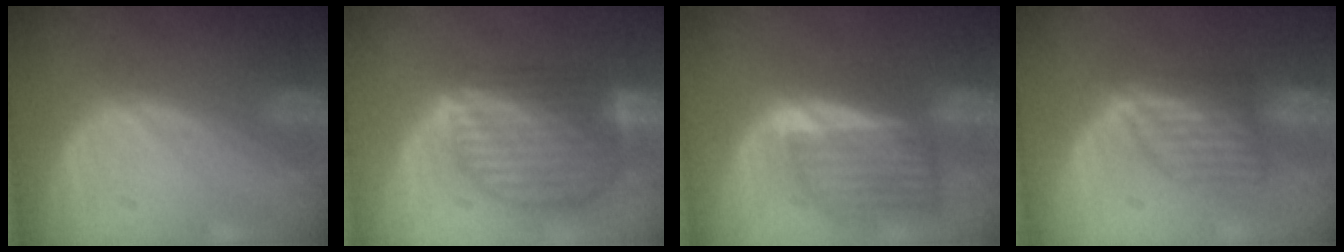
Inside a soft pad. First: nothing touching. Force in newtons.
{"total": 9.0, "press": 7.7, "slide": 4.6}
{"total": 6.2, "press": 6.2, "slide": 0.4}
{"total": 6.1, "press": 5.5, "slide": 2.7}